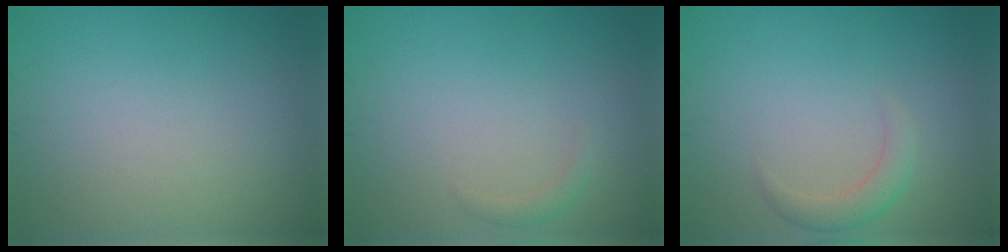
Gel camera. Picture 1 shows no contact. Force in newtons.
{"total": 0.8, "press": 0.8, "slide": 0.1}
{"total": 1.9, "press": 1.9, "slide": 0.0}